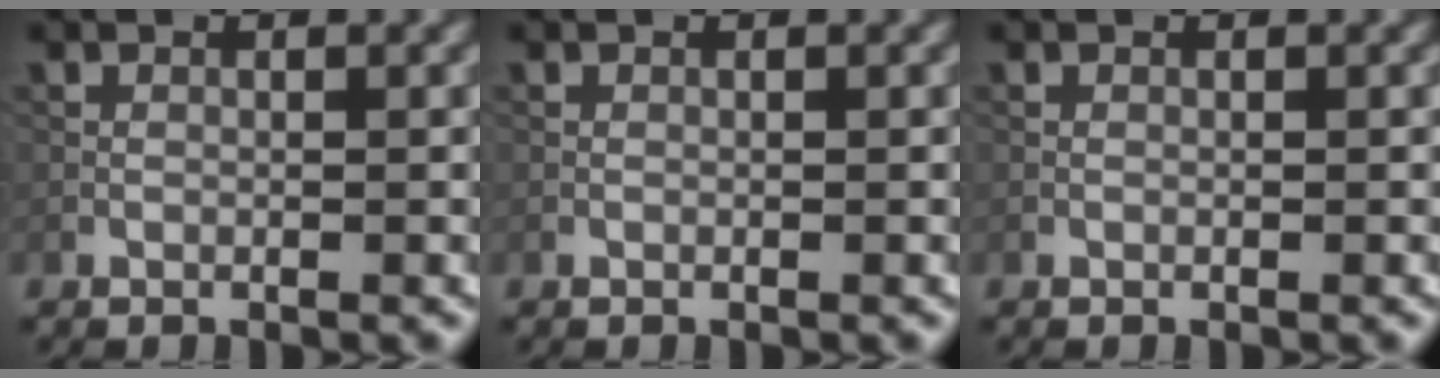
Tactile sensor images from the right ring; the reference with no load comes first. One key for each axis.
{"total": 0.0}
{"total": 0.0}